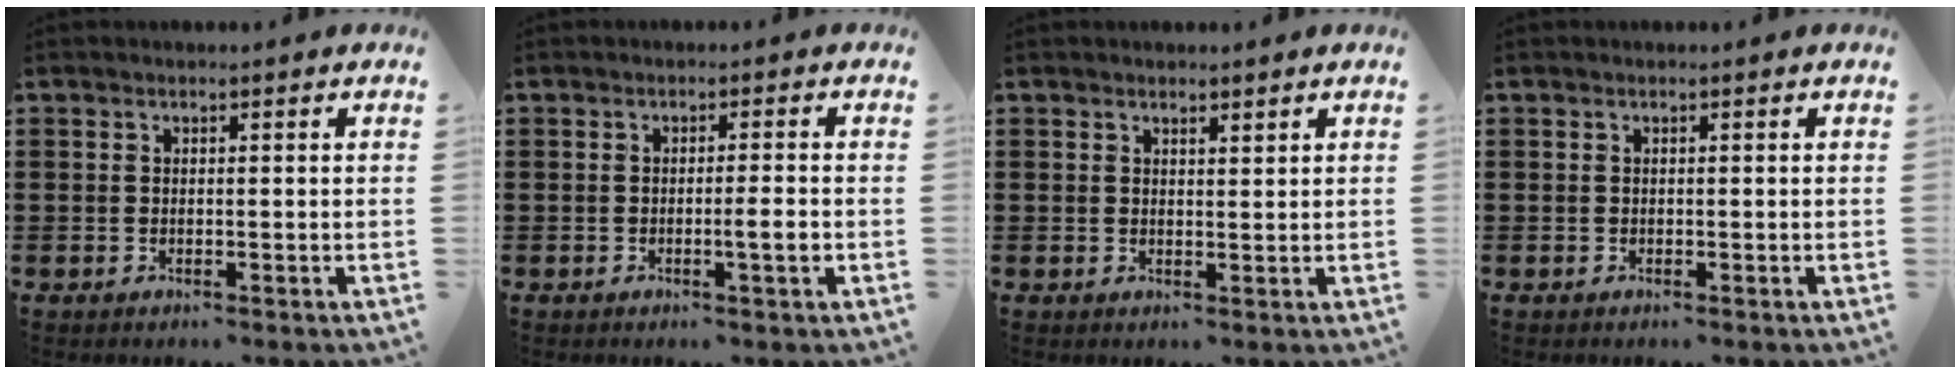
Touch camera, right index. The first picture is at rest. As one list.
[{"total": 3.0, "force": [-0.8, 0.0, 2.9], "torque": [-0.047, -0.005, -0.016]}, {"total": 1.2, "force": [1.1, 0.4, 0.3], "torque": [-0.007, 0.002, 0.021]}, {"total": 0.0}]